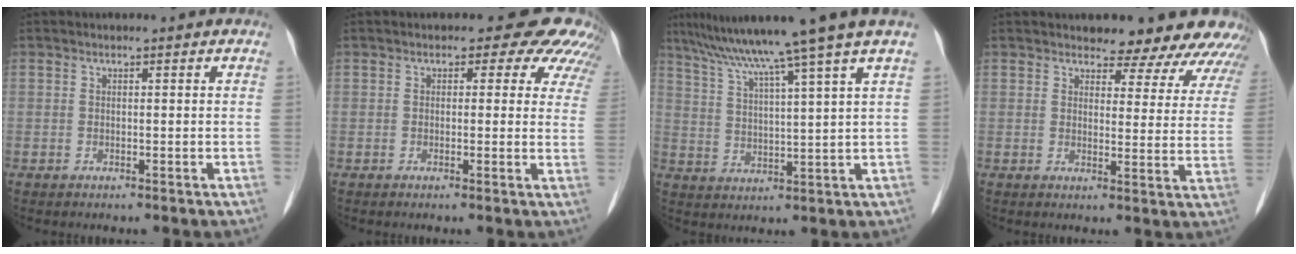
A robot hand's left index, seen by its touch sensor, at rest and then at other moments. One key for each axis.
{"total": 8.1, "fx": 6.7, "fy": 3.8, "fz": 2.5, "tx": -0.001, "ty": 0.007, "tz": 0.039}
{"total": 13.3, "fx": 10.2, "fy": -2.8, "fz": 8.1, "tx": -0.130, "ty": 0.000, "tz": 0.154}
{"total": 13.4, "fx": 12.3, "fy": 4.0, "fz": 3.5, "tx": -0.001, "ty": -0.022, "tz": 0.112}